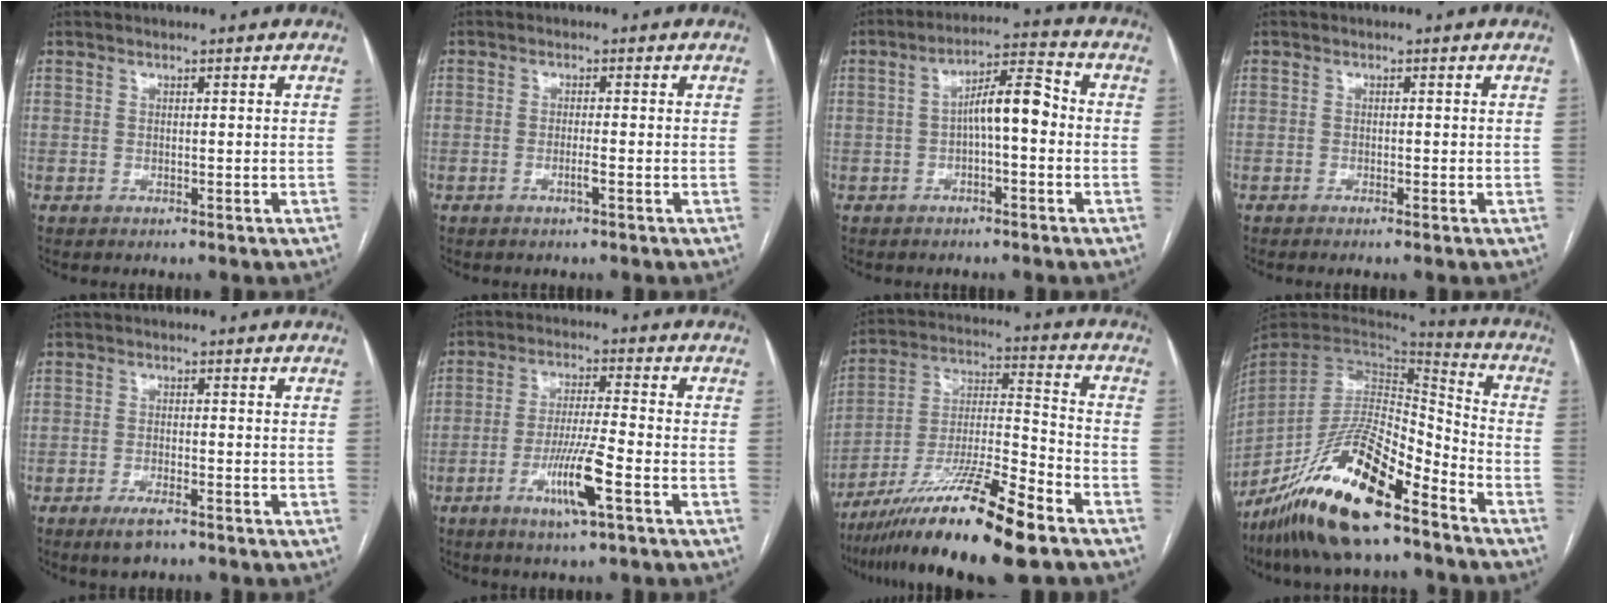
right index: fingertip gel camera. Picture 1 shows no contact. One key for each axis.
{"total": 1.5, "fx": -0.7, "fy": -0.1, "fz": 1.3, "tx": -0.027, "ty": -0.001, "tz": -0.013}
{"total": 7.1, "fx": -0.6, "fy": 1.8, "fz": 6.9, "tx": -0.115, "ty": 0.030, "tz": -0.011}
{"total": 0.8, "fx": -0.4, "fy": 0.0, "fz": 0.6, "tx": -0.012, "ty": 0.000, "tz": -0.008}
{"total": 3.5, "fx": -2.4, "fy": 0.9, "fz": 2.4, "tx": -0.048, "ty": -0.003, "tz": -0.042}
{"total": 8.6, "fx": -3.7, "fy": 0.1, "fz": 7.8, "tx": -0.150, "ty": -0.011, "tz": -0.068}
{"total": 19.0, "fx": -13.1, "fy": 0.8, "fz": 13.8, "tx": -0.260, "ty": -0.027, "tz": -0.231}
{"total": 19.7, "fx": -13.8, "fy": 4.1, "fz": 13.4, "tx": -0.279, "ty": -0.019, "tz": -0.254}